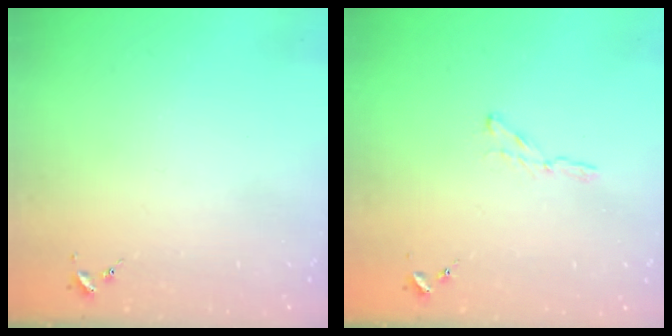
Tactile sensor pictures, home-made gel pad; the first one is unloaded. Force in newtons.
{"total": 2.4, "press": 2.4, "slide": 0.2}